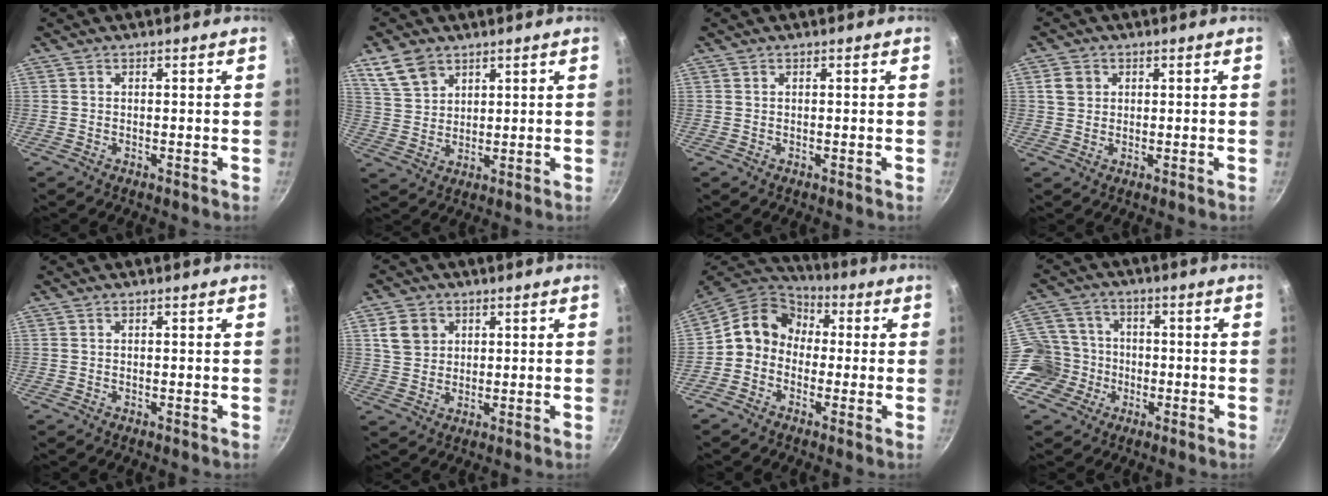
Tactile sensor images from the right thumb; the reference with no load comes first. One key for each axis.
{"total": 7.1, "fx": 4.3, "fy": 5.0, "fz": 2.6, "tx": -0.030, "ty": -0.006, "tz": 0.095}
{"total": 0.0}
{"total": 3.4, "fx": 0.9, "fy": 3.0, "fz": 1.3, "tx": -0.008, "ty": 0.005, "tz": 0.014}
{"total": 0.0}
{"total": 7.6, "fx": 2.6, "fy": 6.4, "fz": 3.1, "tx": -0.027, "ty": 0.000, "tz": 0.051}
{"total": 11.3, "fx": -0.1, "fy": 9.6, "fz": 5.9, "tx": -0.074, "ty": 0.039, "tz": -0.029}
{"total": 10.5, "fx": -3.6, "fy": 9.4, "fz": 2.7, "tx": -0.024, "ty": 0.040, "tz": -0.077}